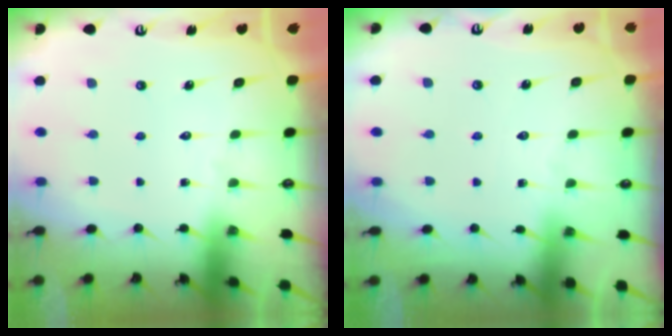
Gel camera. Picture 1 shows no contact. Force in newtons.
{"total": 2.0, "press": 2.0, "slide": 0.3}